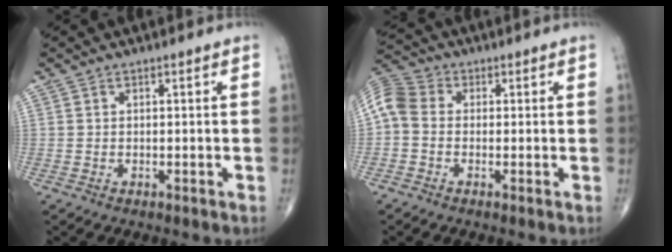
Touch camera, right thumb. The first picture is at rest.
{"total": 6.9, "force": [-0.2, 5.4, 4.3], "torque": [-0.086, 0.019, -0.020]}